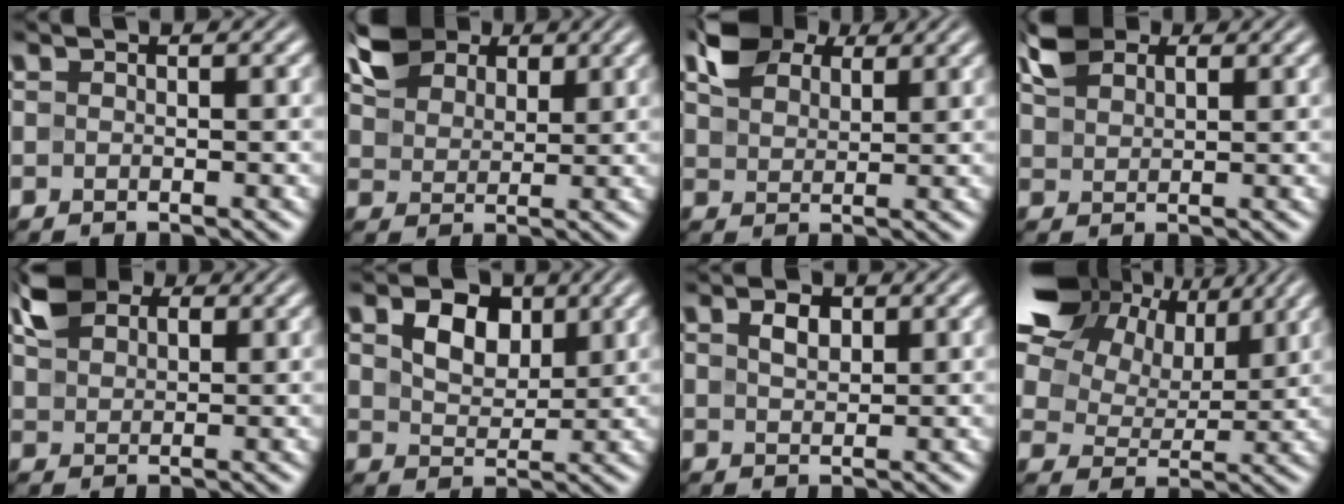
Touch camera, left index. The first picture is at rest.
{"total": 5.0, "force": [3.3, 3.1, 2.0], "torque": [-0.053, 0.010, 0.061]}
{"total": 5.3, "force": [3.6, 3.0, 2.5], "torque": [-0.059, 0.010, 0.066]}
{"total": 3.4, "force": [2.3, 2.0, 1.6], "torque": [-0.040, 0.008, 0.047]}
{"total": 3.9, "force": [2.3, 2.6, 1.9], "torque": [-0.046, 0.007, 0.044]}
{"total": 4.5, "force": [1.9, 3.0, 2.7], "torque": [-0.058, 0.002, 0.028]}
{"total": 2.0, "force": [0.9, 1.2, 1.3], "torque": [-0.028, 0.003, 0.017]}
{"total": 16.8, "force": [8.6, 11.1, 9.2], "torque": [-0.221, 0.038, 0.170]}